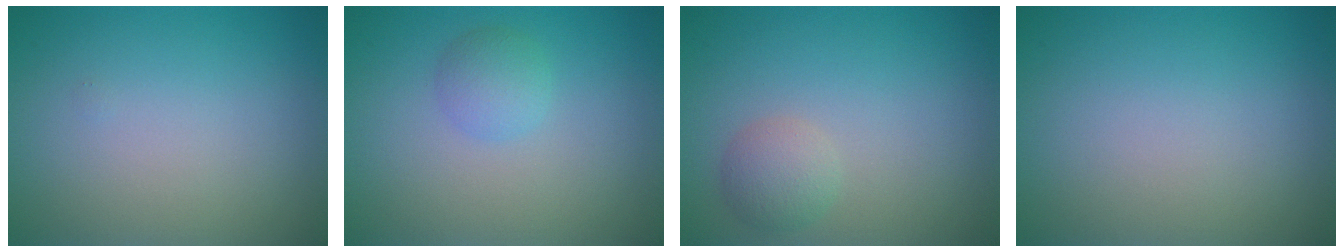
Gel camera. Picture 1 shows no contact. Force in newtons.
{"total": 1.9, "press": 1.9, "slide": 0.1}
{"total": 2.0, "press": 2.0, "slide": 0.1}
{"total": 0.0}